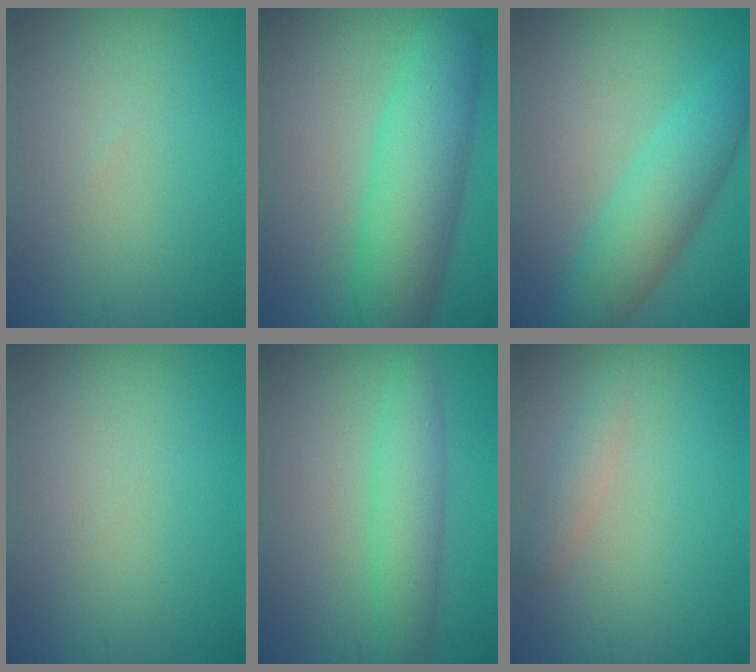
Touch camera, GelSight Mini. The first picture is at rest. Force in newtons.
{"total": 7.4, "press": 7.4, "slide": 0.2}
{"total": 5.3, "press": 5.3, "slide": 0.1}
{"total": 0.0}
{"total": 3.7, "press": 3.7, "slide": 0.1}
{"total": 1.5, "press": 1.5, "slide": 0.0}